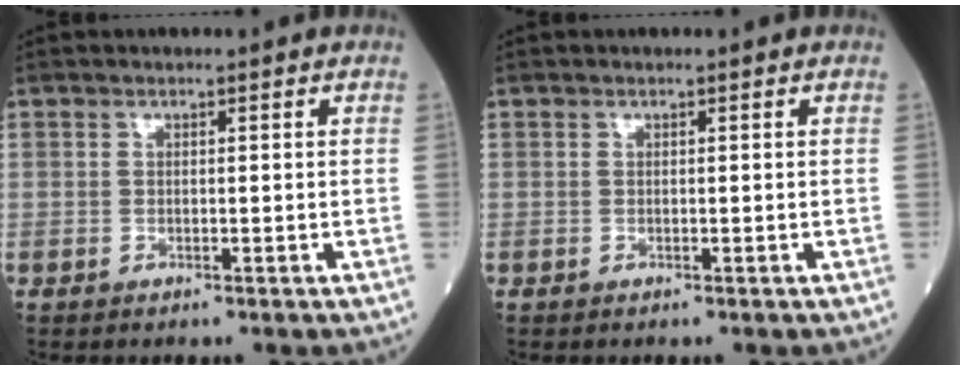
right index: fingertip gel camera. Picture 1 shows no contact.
{"total": 0.0}